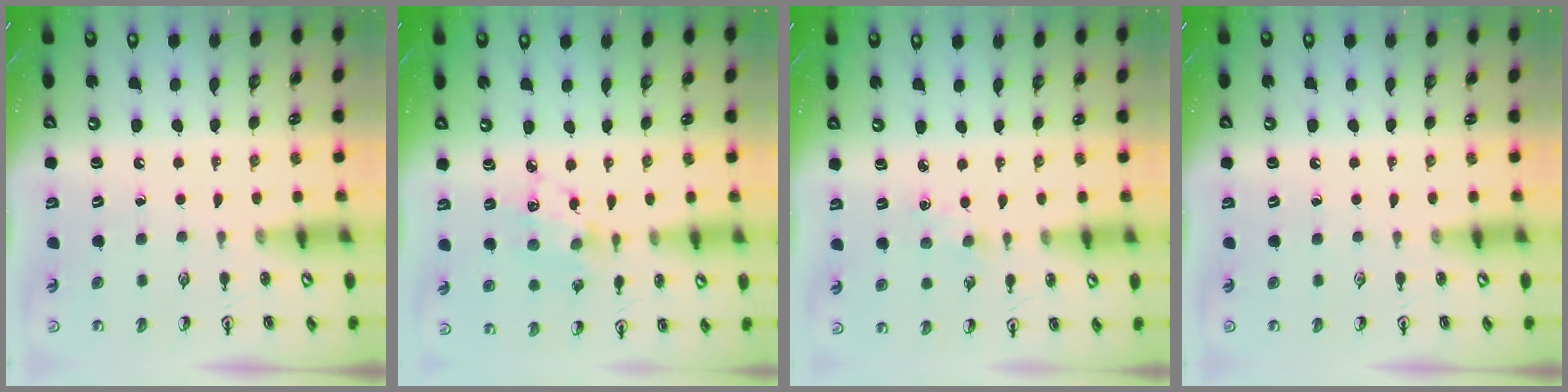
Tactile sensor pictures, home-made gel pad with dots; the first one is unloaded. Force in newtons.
{"total": 9.1, "press": 9.1, "slide": 0.6}
{"total": 2.9, "press": 2.8, "slide": 0.4}
{"total": 0.0}